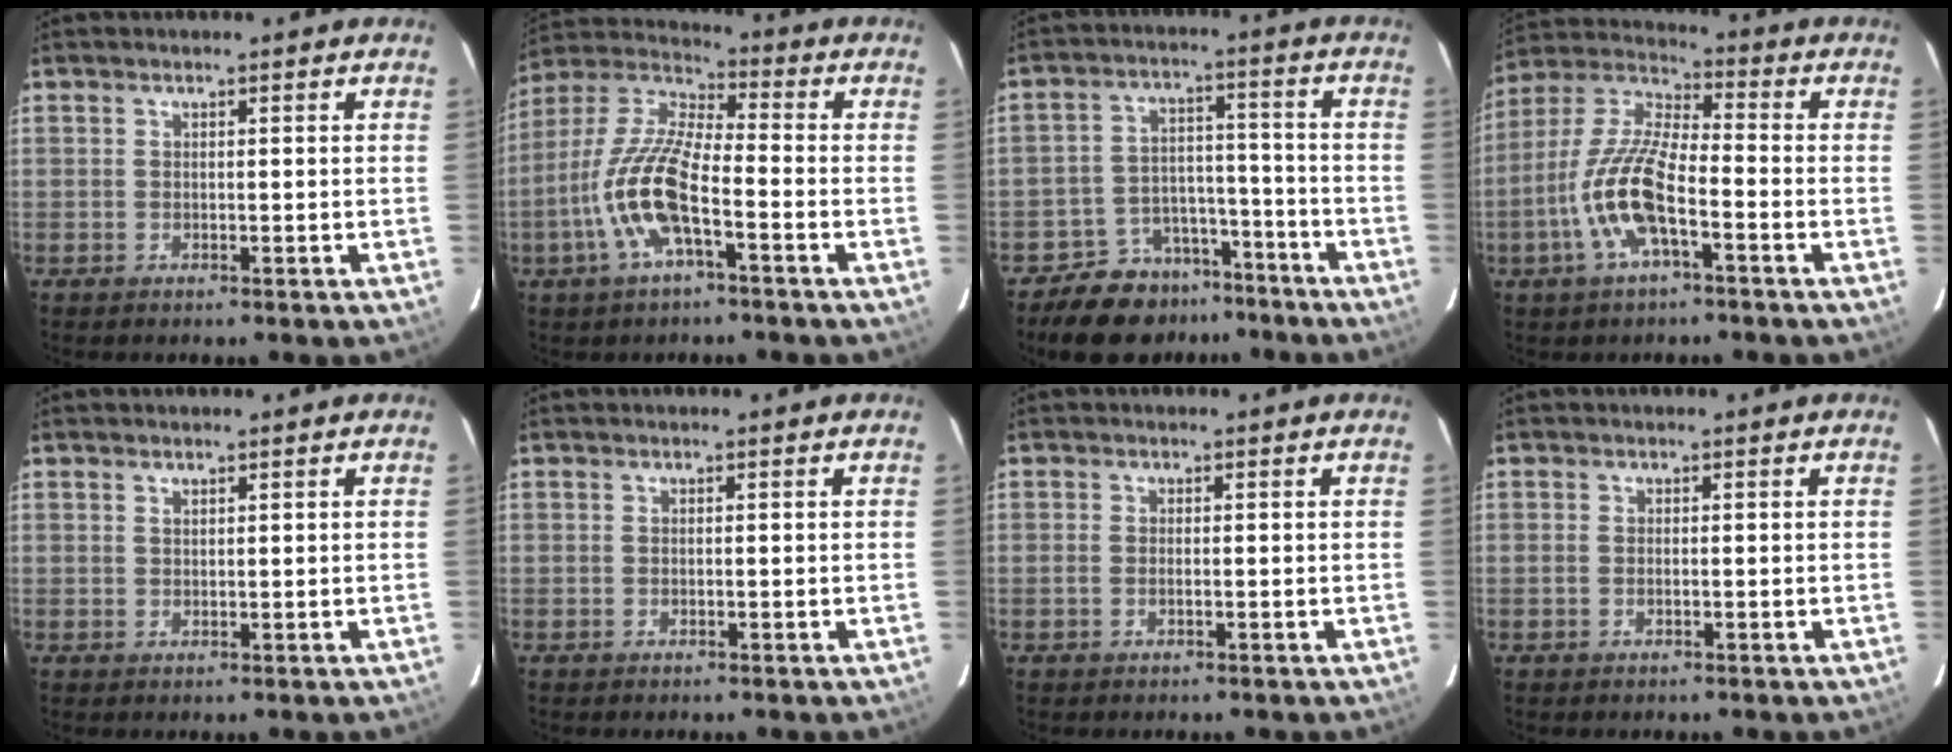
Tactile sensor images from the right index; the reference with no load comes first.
{"total": 13.7, "force": [-5.2, 3.9, 12.1], "torque": [-0.256, -0.002, -0.106]}
{"total": 11.4, "force": [-9.1, 6.3, 2.7], "torque": [-0.062, 0.039, -0.126]}
{"total": 13.4, "force": [-5.1, 4.0, 11.7], "torque": [-0.247, -0.001, -0.103]}
{"total": 0.8, "force": [0.7, 0.3, 0.2], "torque": [-0.004, 0.001, 0.012]}
{"total": 0.0}
{"total": 1.1, "force": [-0.2, 0.3, 1.0], "torque": [-0.022, 0.000, -0.006]}
{"total": 0.6, "force": [-0.1, 0.1, 0.6], "torque": [-0.014, 0.000, -0.004]}